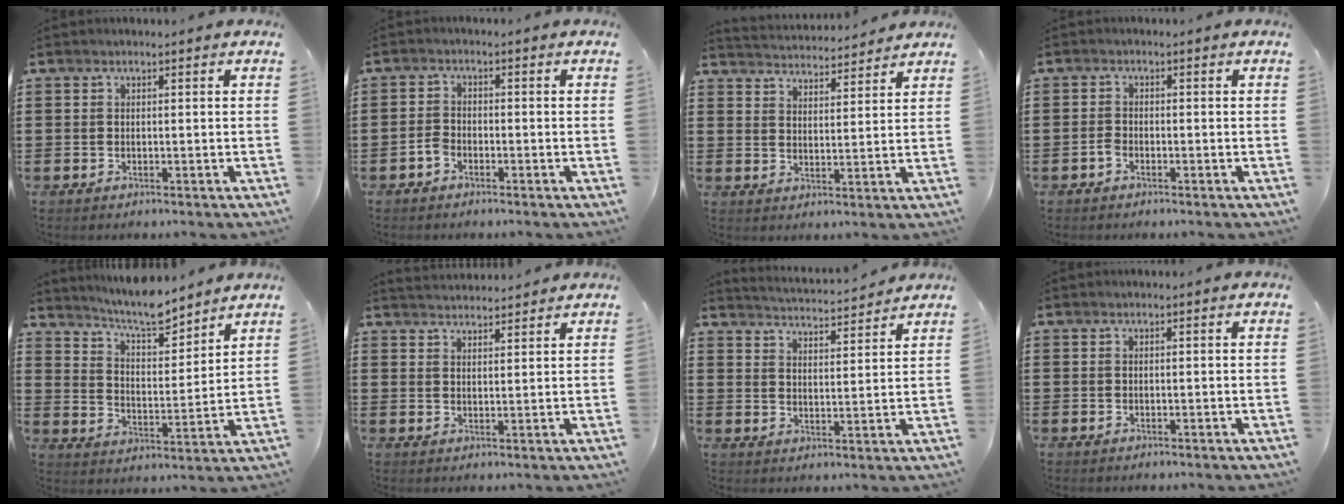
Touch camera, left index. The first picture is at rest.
{"total": 1.9, "force": [-1.2, 1.1, 1.0], "torque": [-0.029, 0.002, -0.027]}
{"total": 3.7, "force": [3.7, 0.0, -0.1], "torque": [-0.013, -0.021, 0.064]}
{"total": 1.3, "force": [-0.9, 0.6, 0.8], "torque": [-0.018, 0.001, -0.017]}
{"total": 7.5, "force": [6.9, 0.7, 2.6], "torque": [-0.067, -0.037, 0.122]}
{"total": 2.6, "force": [2.6, -0.1, -0.2], "torque": [-0.004, -0.007, 0.050]}
{"total": 3.4, "force": [3.3, -0.4, 0.3], "torque": [-0.021, -0.025, 0.054]}
{"total": 0.0}